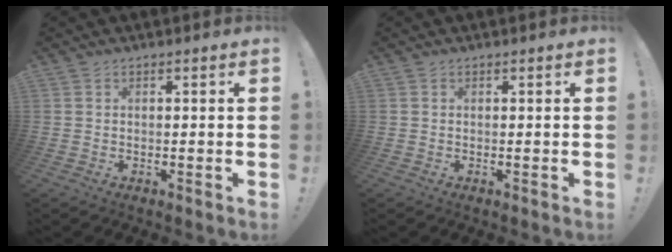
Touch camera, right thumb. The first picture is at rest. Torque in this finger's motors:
{"motor_torque": [0.00, 0.00, 0.13, -0.05, 0.03]}